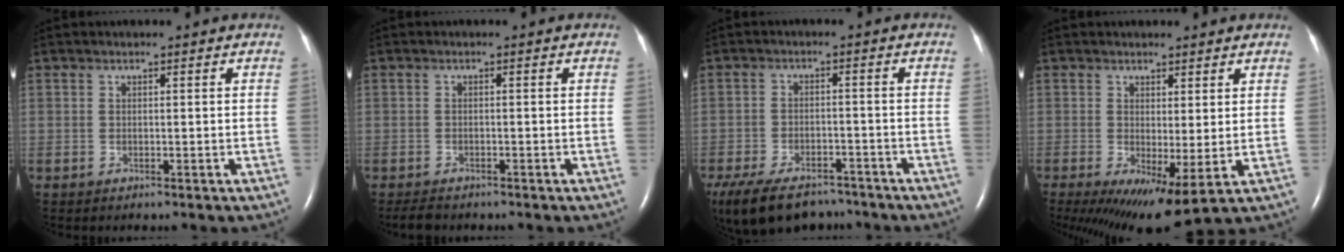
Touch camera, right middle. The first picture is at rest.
{"total": 1.9, "force": [-1.7, 0.5, 0.6], "torque": [-0.017, -0.006, -0.025]}
{"total": 15.5, "force": [-11.8, 7.1, 7.1], "torque": [-0.180, -0.014, -0.170]}
{"total": 9.1, "force": [-1.8, 2.4, 8.6], "torque": [-0.147, -0.010, -0.012]}